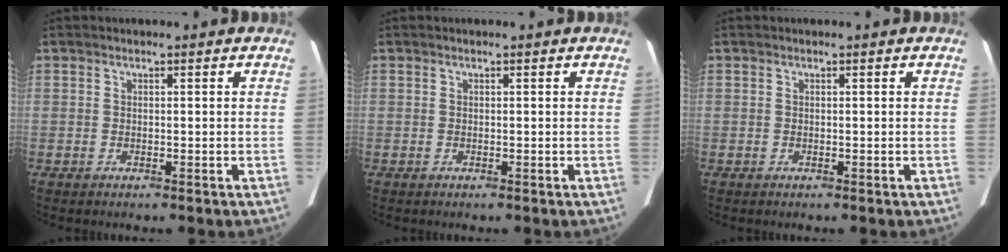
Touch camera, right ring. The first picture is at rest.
{"total": 0.0}
{"total": 0.0}